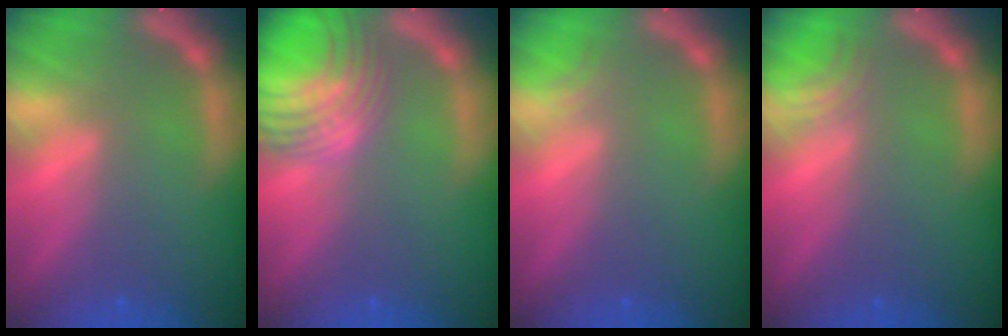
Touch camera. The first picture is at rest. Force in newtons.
{"total": 9.5}
{"total": 0.9}
{"total": 2.0}